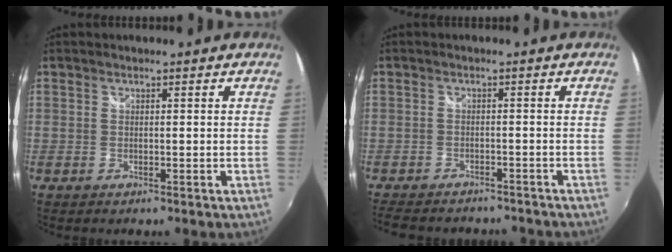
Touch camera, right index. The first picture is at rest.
{"total": 10.0, "force": [-8.4, 4.1, 3.5], "torque": [-0.091, -0.007, -0.125]}